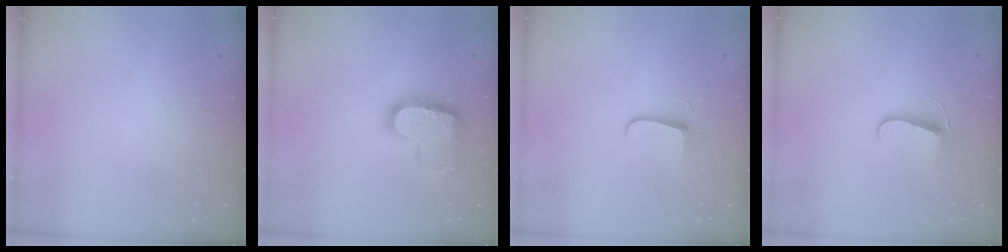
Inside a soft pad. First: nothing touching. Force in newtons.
{"total": 17.5, "press": 17.5, "slide": 1.0}
{"total": 6.2, "press": 6.2, "slide": 0.8}
{"total": 7.2, "press": 7.2, "slide": 0.7}